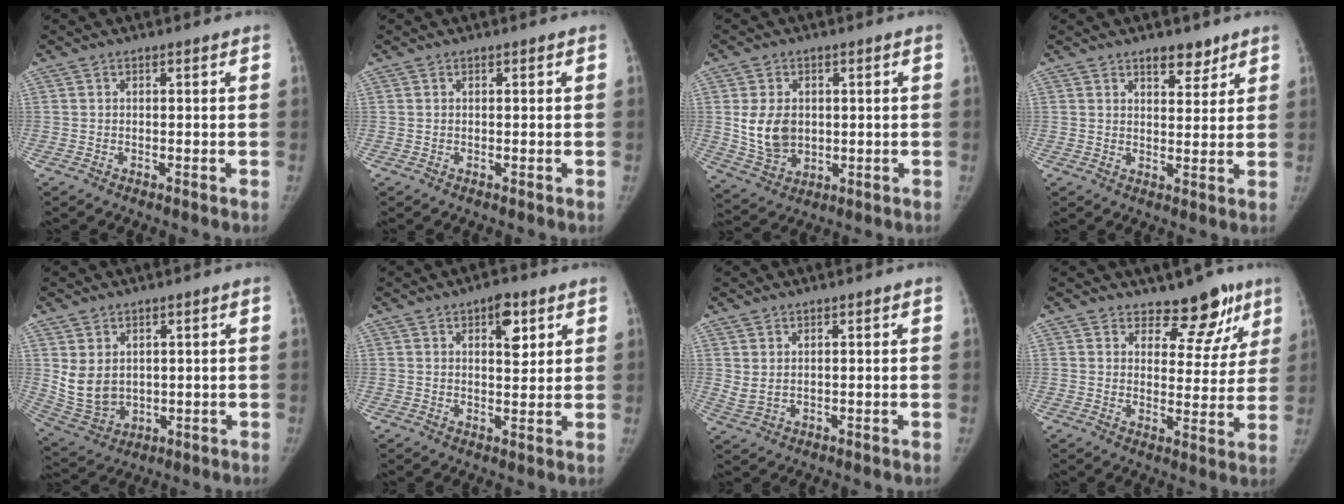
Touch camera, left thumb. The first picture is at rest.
{"total": 0.0}
{"total": 9.0, "force": [0.9, 6.8, 5.8], "torque": [-0.083, -0.010, 0.033]}
{"total": 4.8, "force": [3.5, 2.4, 2.3], "torque": [-0.009, -0.023, 0.055]}
{"total": 8.1, "force": [2.0, 6.2, 4.8], "torque": [-0.079, -0.016, 0.064]}
{"total": 5.8, "force": [2.9, 2.8, 4.2], "torque": [-0.041, -0.014, 0.040]}
{"total": 2.8, "force": [1.4, 1.5, 2.0], "torque": [-0.039, -0.007, 0.036]}
{"total": 9.3, "force": [7.1, 5.0, 3.2], "torque": [0.006, -0.048, 0.094]}